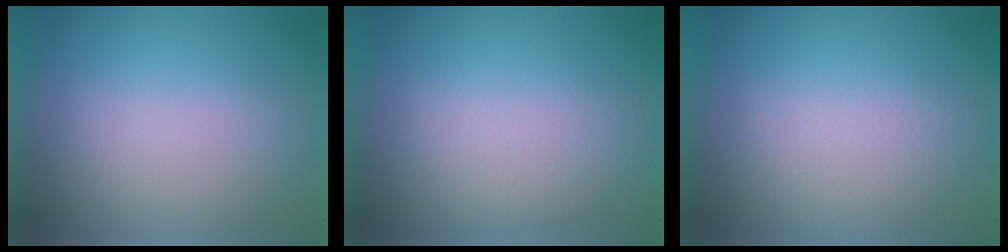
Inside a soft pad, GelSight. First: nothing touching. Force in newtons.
{"total": 2.6}
{"total": 2.7}